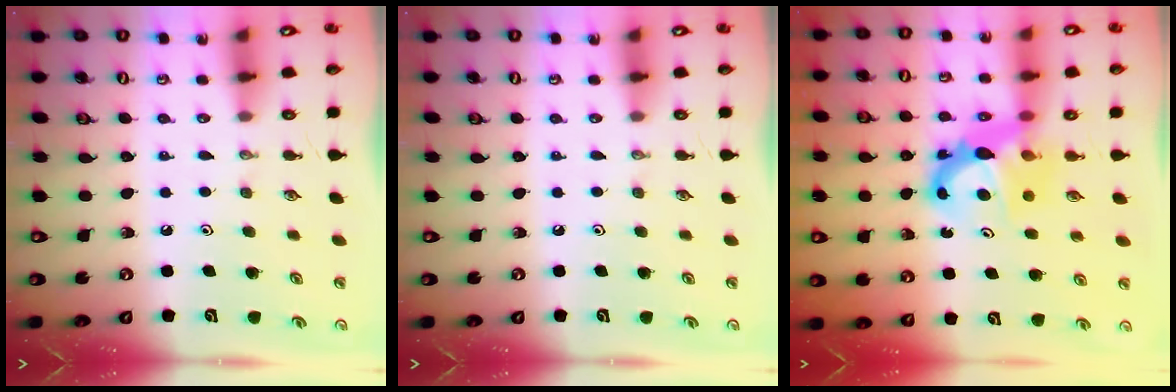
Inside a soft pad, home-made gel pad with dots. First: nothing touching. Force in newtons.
{"total": 0.0}
{"total": 7.6, "press": 7.6, "slide": 0.6}